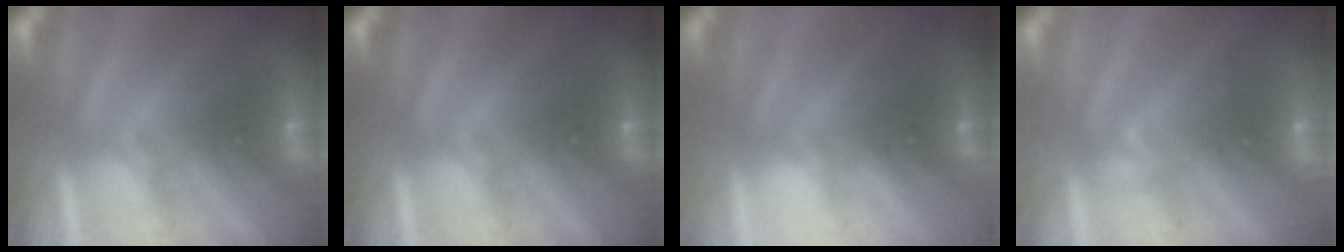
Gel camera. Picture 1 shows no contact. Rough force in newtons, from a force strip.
{"total": 0.0}
{"total": 2.3}
{"total": 2.1}